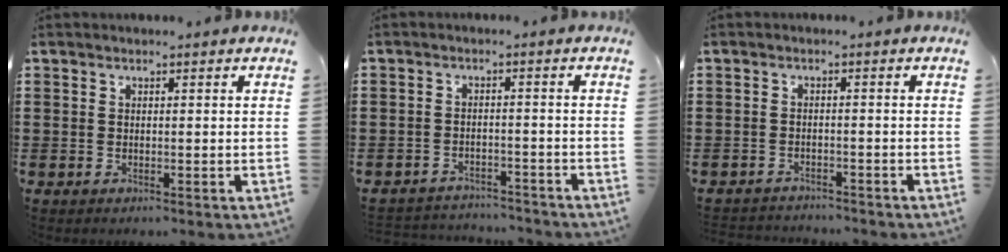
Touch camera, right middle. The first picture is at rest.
{"total": 3.1, "force": [-3.0, 0.5, -0.4], "torque": [-0.002, 0.000, -0.068]}
{"total": 2.1, "force": [-2.0, 0.2, -0.3], "torque": [-0.002, 0.000, -0.046]}